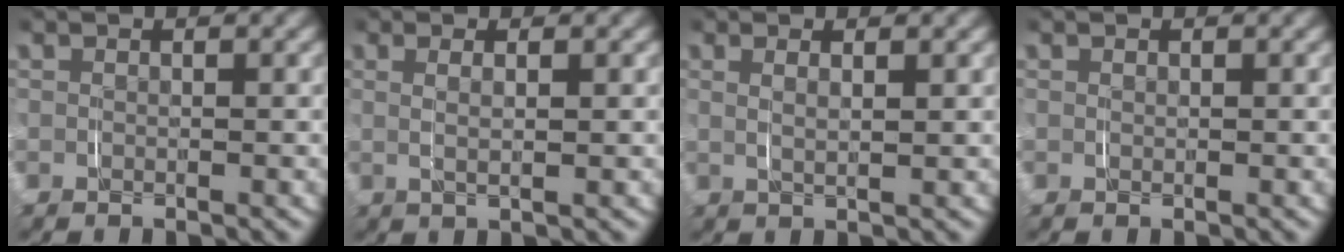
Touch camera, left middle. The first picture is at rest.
{"total": 1.9, "force": [0.5, 0.1, 1.8], "torque": [-0.032, -0.001, 0.014]}
{"total": 1.6, "force": [0.8, 0.1, 1.4], "torque": [-0.027, -0.003, 0.021]}
{"total": 0.0}